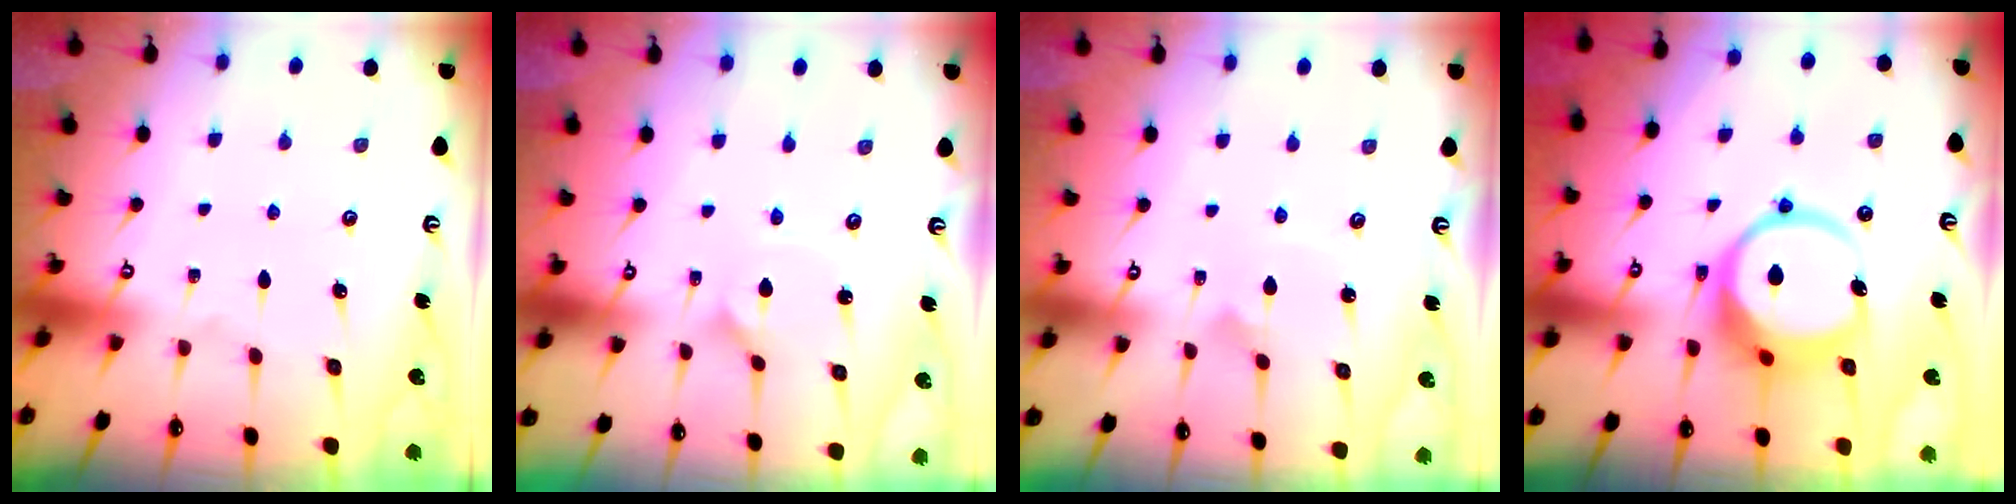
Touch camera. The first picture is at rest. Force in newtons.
{"total": 1.6, "press": 1.6, "slide": 0.1}
{"total": 2.4, "press": 2.4, "slide": 0.1}
{"total": 12.5, "press": 12.4, "slide": 1.6}